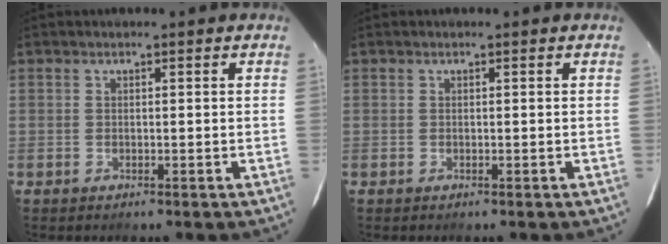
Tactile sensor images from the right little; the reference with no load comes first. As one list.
[{"total": 0.0}]